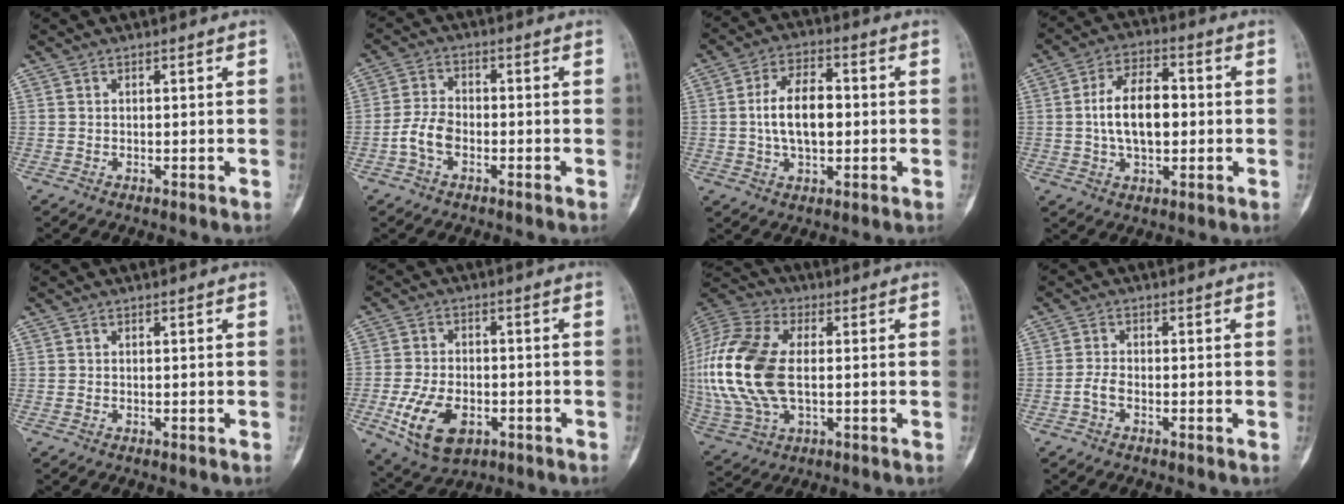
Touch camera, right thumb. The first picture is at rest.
{"total": 5.5, "force": [-2.1, 3.4, 3.7], "torque": [-0.070, 0.020, -0.048]}
{"total": 10.5, "force": [0.0, 5.9, 8.7], "torque": [-0.141, 0.015, -0.004]}
{"total": 11.7, "force": [-0.1, 6.6, 9.6], "torque": [-0.154, 0.018, -0.004]}
{"total": 0.0}
{"total": 11.8, "force": [-4.3, 7.0, 8.4], "torque": [-0.150, 0.008, -0.065]}
{"total": 22.0, "force": [-0.1, 12.6, 18.0], "torque": [-0.416, 0.003, 0.002]}
{"total": 2.2, "force": [-1.0, 1.1, 1.6], "torque": [-0.032, 0.010, -0.026]}